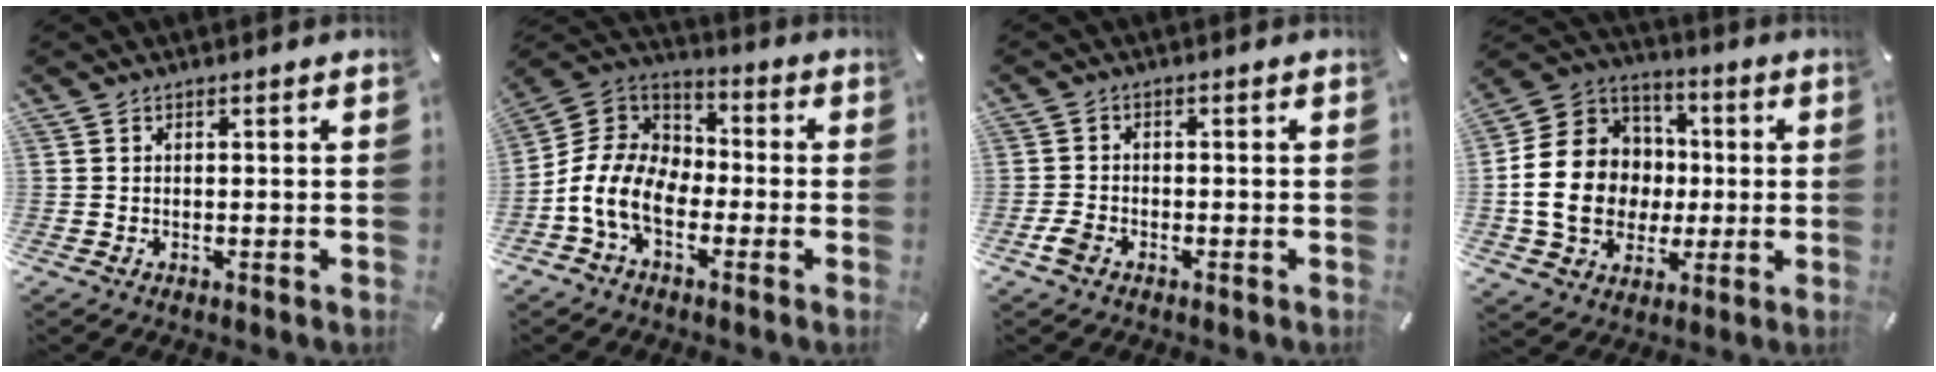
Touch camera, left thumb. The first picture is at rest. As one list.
[{"total": 12.3, "force": [-6.0, 8.0, 7.2], "torque": [-0.161, 0.023, -0.117]}, {"total": 2.9, "force": [-1.6, 1.9, 1.5], "torque": [-0.040, 0.002, -0.033]}, {"total": 18.0, "force": [-2.4, 15.8, 8.2], "torque": [-0.176, 0.025, -0.039]}]